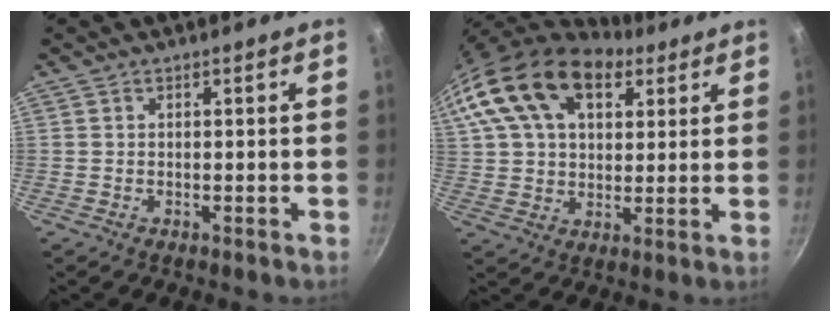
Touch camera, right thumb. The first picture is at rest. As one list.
[{"total": 20.6, "force": [10.3, 12.4, 12.8], "torque": [-0.224, -0.003, 0.176]}]